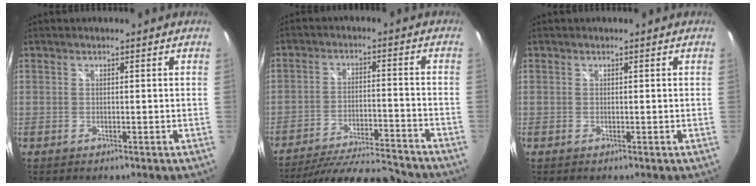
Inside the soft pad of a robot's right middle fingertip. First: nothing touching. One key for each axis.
{"total": 20.0, "fx": -18.2, "fy": 2.8, "fz": 7.6, "tx": -0.146, "ty": -0.019, "tz": -0.265}
{"total": 0.0}